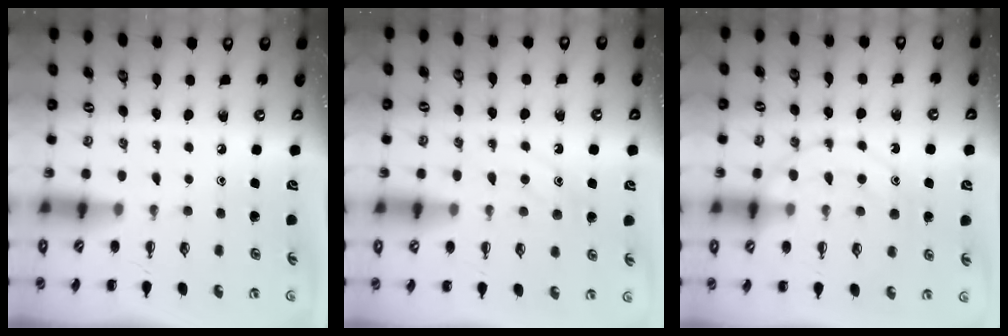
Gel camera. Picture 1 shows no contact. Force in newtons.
{"total": 10.6, "press": 10.5, "slide": 0.7}
{"total": 14.2, "press": 14.1, "slide": 1.3}